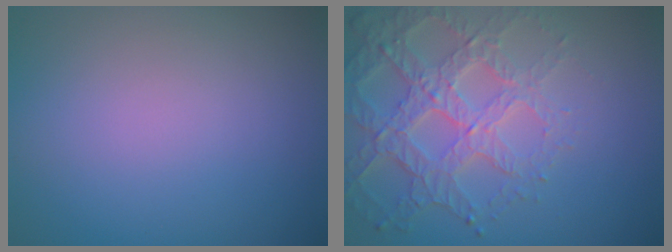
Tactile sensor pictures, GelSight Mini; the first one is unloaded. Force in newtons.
{"total": 5.5, "press": 4.5, "slide": 3.2}